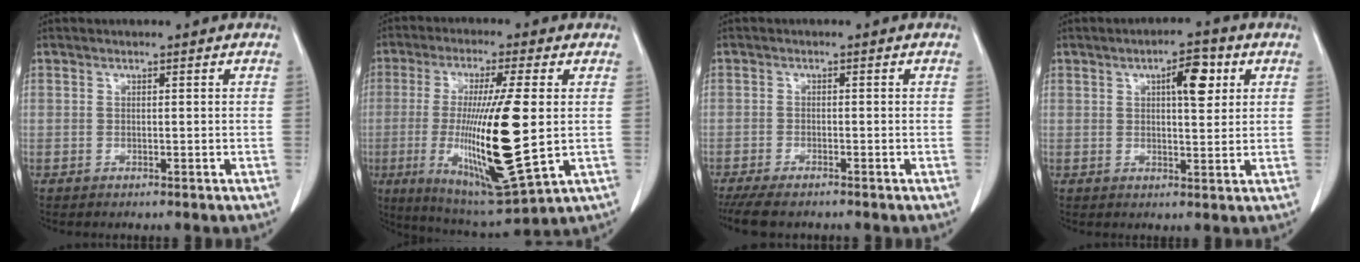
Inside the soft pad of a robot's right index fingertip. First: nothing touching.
{"total": 18.9, "force": [-1.5, 2.1, 18.8], "torque": [-0.363, -0.024, -0.016]}
{"total": 6.2, "force": [-5.2, 1.3, 3.0], "torque": [-0.048, -0.015, -0.087]}
{"total": 5.8, "force": [2.2, 1.8, 5.1], "torque": [-0.077, 0.005, 0.032]}